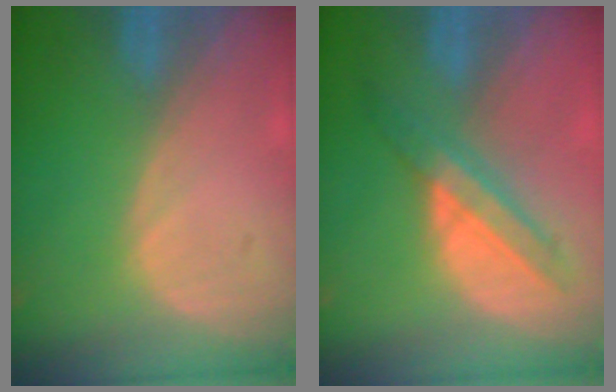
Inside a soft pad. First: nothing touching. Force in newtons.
{"total": 5.9, "press": 5.9, "slide": 0.4}